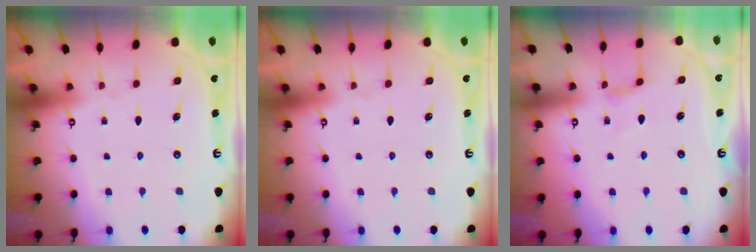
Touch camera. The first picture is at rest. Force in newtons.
{"total": 0.0}
{"total": 2.8, "press": 2.8, "slide": 0.6}